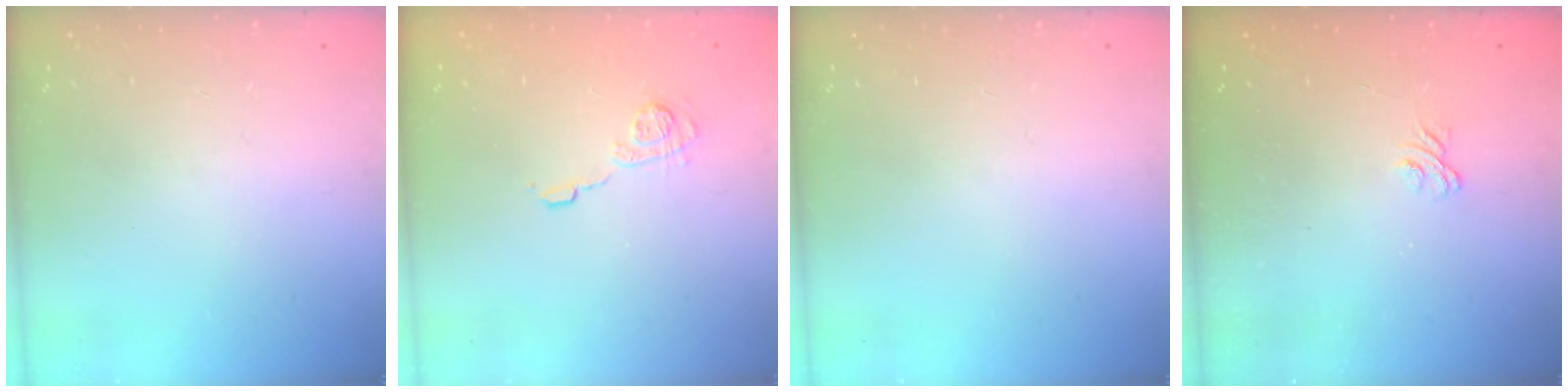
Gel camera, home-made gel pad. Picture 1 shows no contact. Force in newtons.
{"total": 9.5, "press": 9.5, "slide": 0.8}
{"total": 0.0}
{"total": 1.9, "press": 1.5, "slide": 1.1}